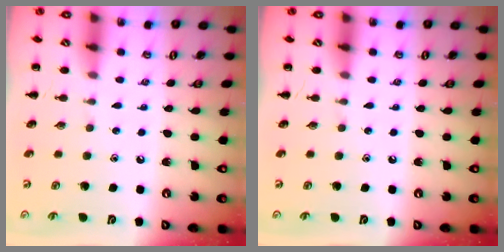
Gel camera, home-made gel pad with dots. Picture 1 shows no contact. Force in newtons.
{"total": 0.0}